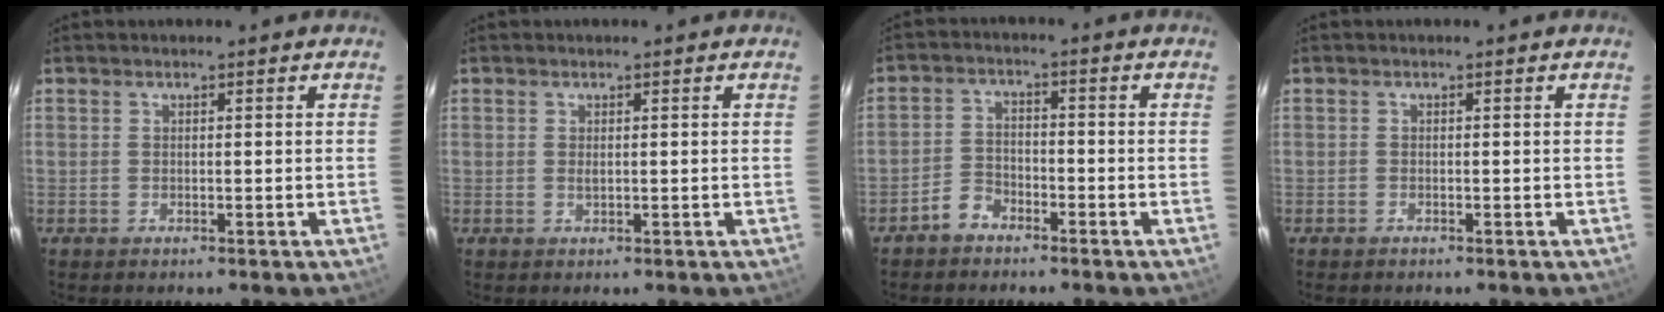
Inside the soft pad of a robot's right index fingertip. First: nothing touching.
{"total": 0.6, "force": [0.2, 0.2, 0.5], "torque": [-0.010, 0.001, 0.004]}
{"total": 4.1, "force": [-3.3, 2.1, 1.2], "torque": [-0.038, 0.014, -0.061]}
{"total": 0.5, "force": [-0.5, 0.2, 0.0], "torque": [-0.002, 0.000, -0.010]}